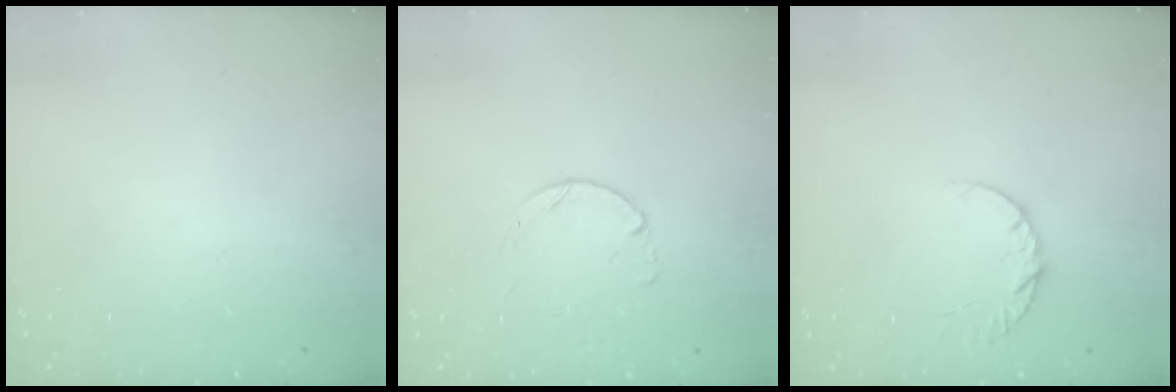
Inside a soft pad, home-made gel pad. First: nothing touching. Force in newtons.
{"total": 1.8, "press": 1.8, "slide": 0.2}
{"total": 6.3, "press": 6.3, "slide": 0.6}